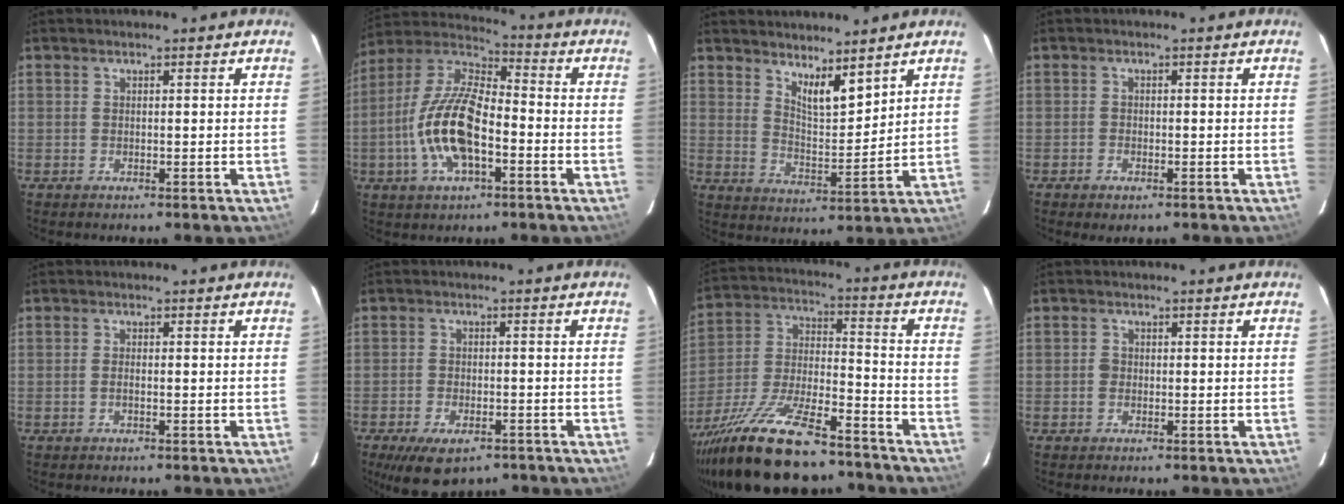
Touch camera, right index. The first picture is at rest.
{"total": 16.3, "force": [-4.6, 7.0, 14.0], "torque": [-0.291, 0.001, -0.090]}
{"total": 7.1, "force": [5.4, 1.8, 4.2], "torque": [-0.066, -0.011, 0.096]}
{"total": 1.9, "force": [-1.2, 1.0, 1.1], "torque": [-0.027, -0.004, -0.023]}
{"total": 1.1, "force": [-0.4, 0.4, 0.9], "torque": [-0.021, 0.002, -0.008]}
{"total": 9.6, "force": [-6.3, 4.6, 5.7], "torque": [-0.119, -0.020, -0.095]}
{"total": 24.4, "force": [-18.3, 7.2, 14.4], "torque": [-0.283, -0.031, -0.299]}
{"total": 1.3, "force": [-0.3, 1.1, 0.5], "torque": [-0.007, 0.003, -0.008]}